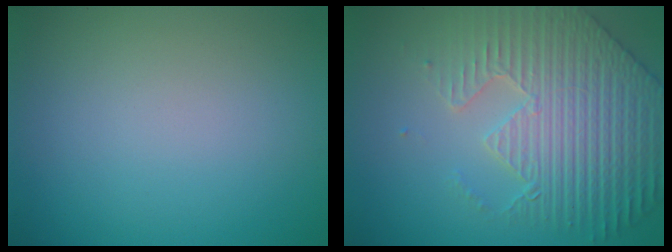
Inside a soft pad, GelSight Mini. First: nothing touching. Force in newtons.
{"total": 6.6, "press": 5.7, "slide": 3.2}